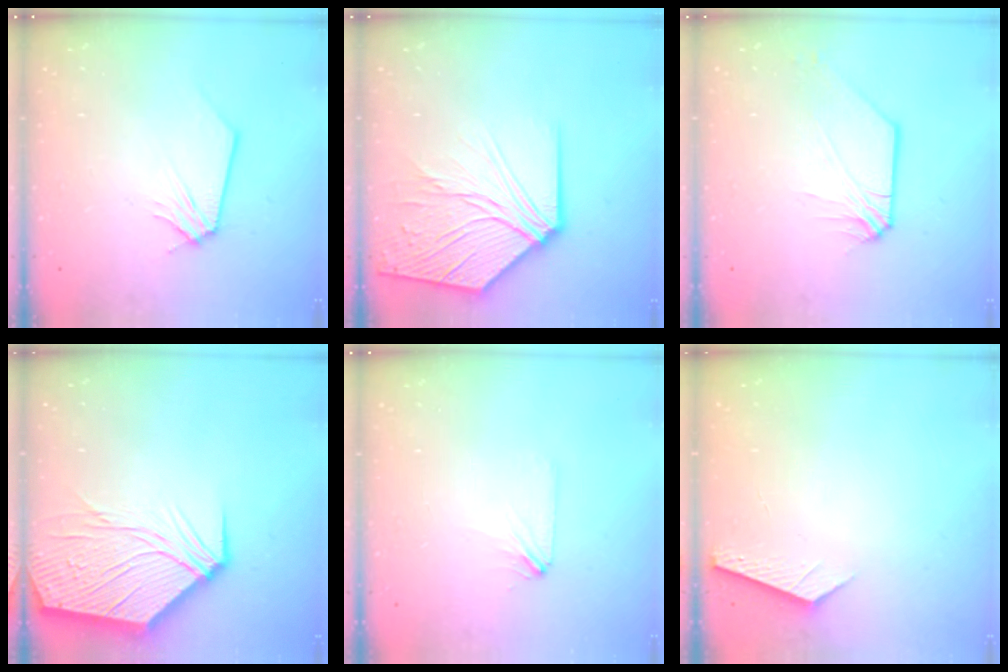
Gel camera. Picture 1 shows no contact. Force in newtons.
{"total": 13.9, "press": 13.8, "slide": 1.4}
{"total": 1.7, "press": 1.6, "slide": 0.3}
{"total": 16.7, "press": 16.5, "slide": 2.8}
{"total": 1.8, "press": 1.7, "slide": 0.4}
{"total": 2.7, "press": 2.7, "slide": 0.3}